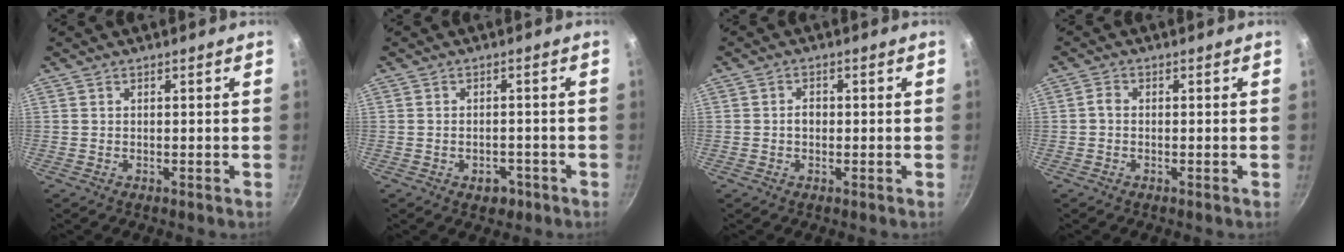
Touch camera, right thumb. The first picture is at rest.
{"total": 3.5, "force": [-1.8, 2.3, 1.9], "torque": [-0.017, 0.017, -0.017]}
{"total": 2.1, "force": [-0.2, 1.6, 1.3], "torque": [-0.014, 0.008, -0.004]}
{"total": 1.5, "force": [-0.4, 1.0, 1.0], "torque": [-0.021, 0.009, -0.011]}